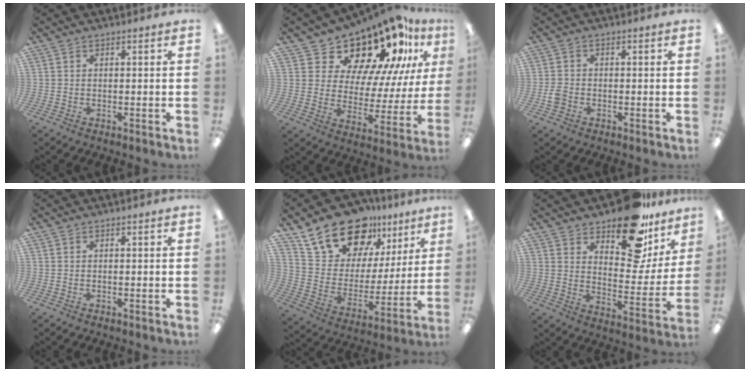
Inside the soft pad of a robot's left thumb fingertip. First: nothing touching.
{"total": 16.8, "force": [14.4, 5.8, 6.5], "torque": [-0.116, -0.124, 0.241]}
{"total": 3.0, "force": [-1.0, 2.4, 1.4], "torque": [-0.023, 0.008, -0.018]}
{"total": 0.0}
{"total": 20.8, "force": [15.5, 11.2, 8.2], "torque": [-0.154, -0.101, 0.282]}
{"total": 18.4, "force": [14.1, 7.7, 8.9], "torque": [-0.119, -0.099, 0.239]}